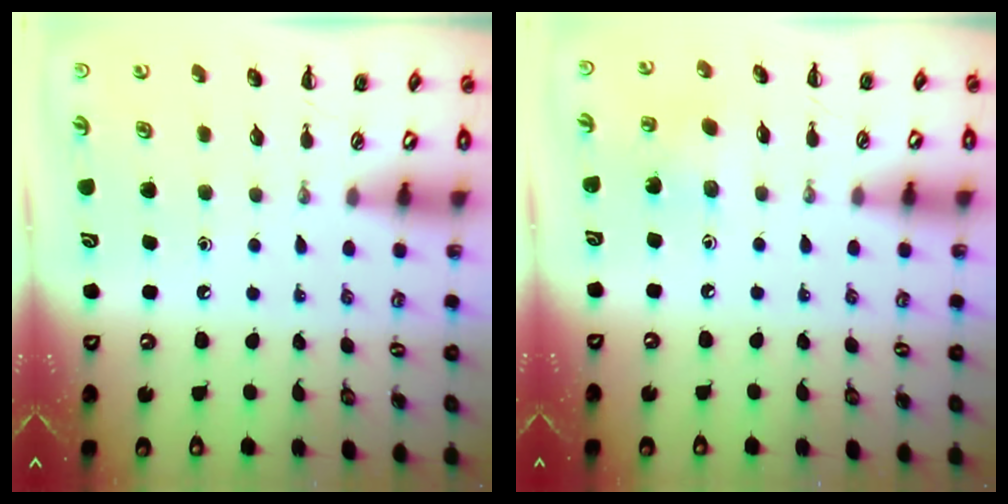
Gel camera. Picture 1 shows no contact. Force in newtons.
{"total": 3.2, "press": 3.1, "slide": 0.9}